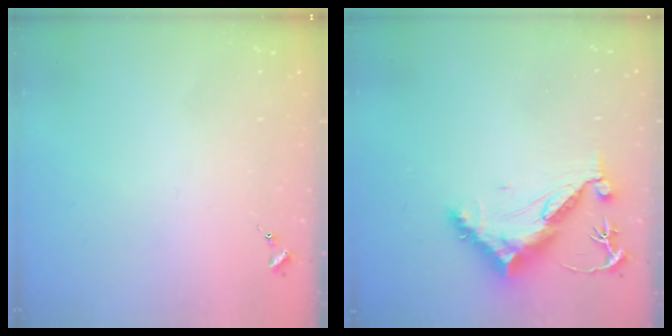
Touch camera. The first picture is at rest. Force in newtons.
{"total": 11.7, "press": 11.7, "slide": 0.9}